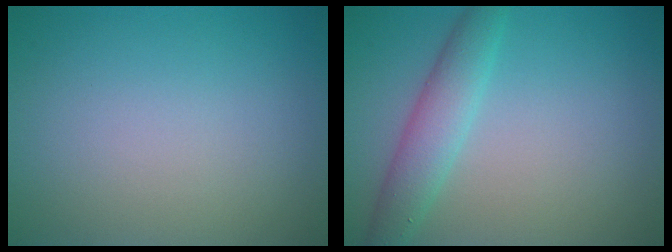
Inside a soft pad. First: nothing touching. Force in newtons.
{"total": 3.3, "press": 3.3, "slide": 0.1}